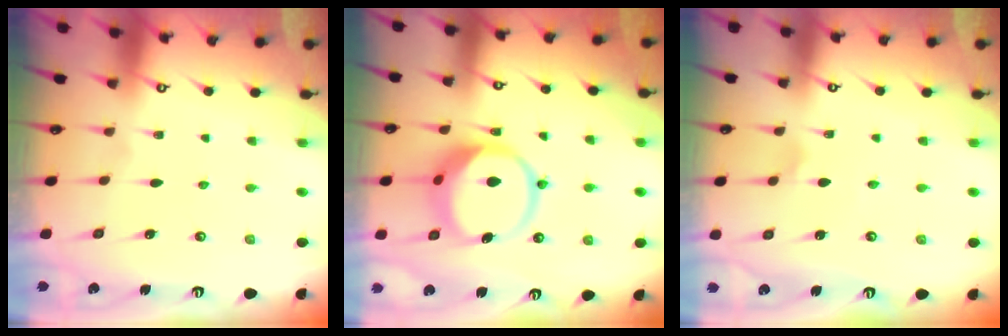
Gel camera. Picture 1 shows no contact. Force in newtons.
{"total": 10.7, "press": 10.7, "slide": 1.2}
{"total": 1.3, "press": 1.2, "slide": 0.4}